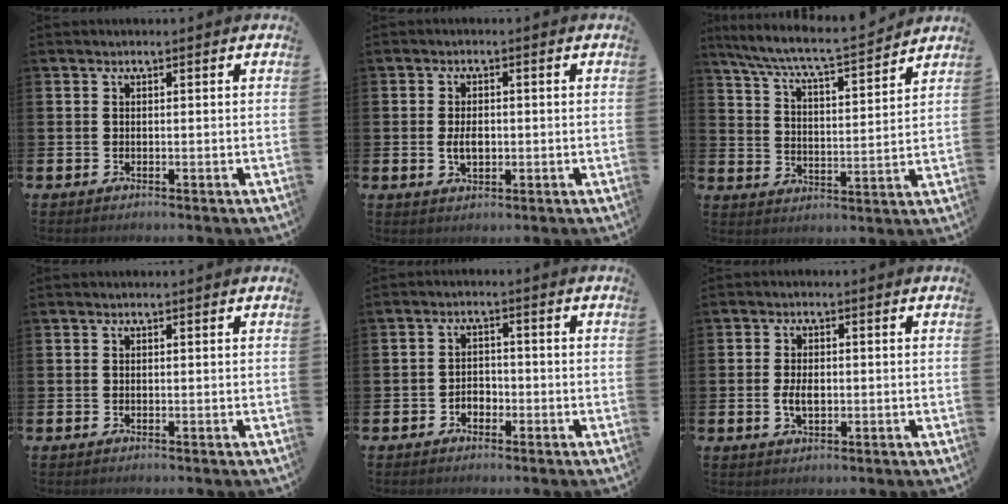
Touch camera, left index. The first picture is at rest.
{"total": 2.8, "force": [-0.1, 1.7, 2.2], "torque": [-0.027, -0.002, -0.007]}
{"total": 7.1, "force": [6.7, 0.2, 2.2], "torque": [-0.077, -0.053, 0.114]}
{"total": 0.0}
{"total": 2.0, "force": [-1.3, 1.4, 0.6], "torque": [-0.016, 0.005, -0.029]}
{"total": 3.0, "force": [-0.3, 1.7, 2.4], "torque": [-0.038, 0.001, -0.007]}